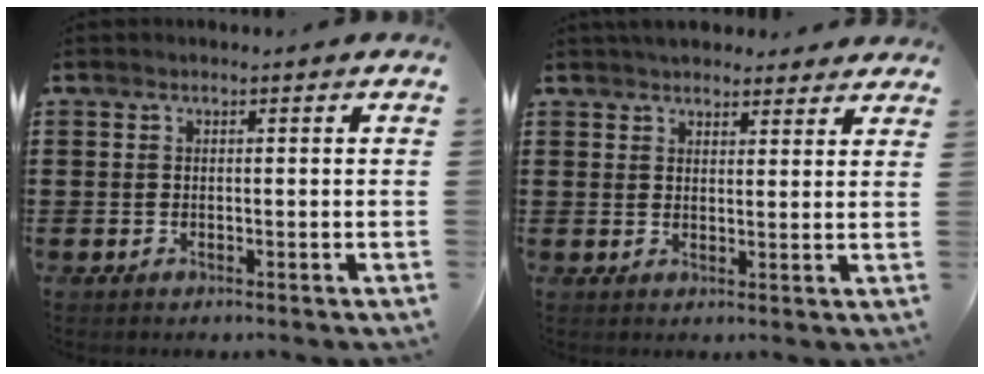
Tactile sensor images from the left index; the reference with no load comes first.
{"total": 3.4, "force": [3.3, 0.9, 0.5], "torque": [-0.016, -0.003, 0.063]}